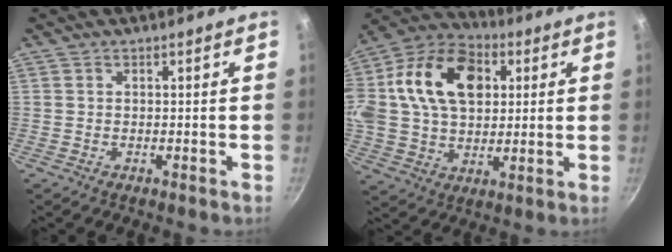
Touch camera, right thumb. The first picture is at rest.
{"total": 25.4, "force": [6.1, 17.3, 17.6], "torque": [-0.325, 0.024, 0.094]}